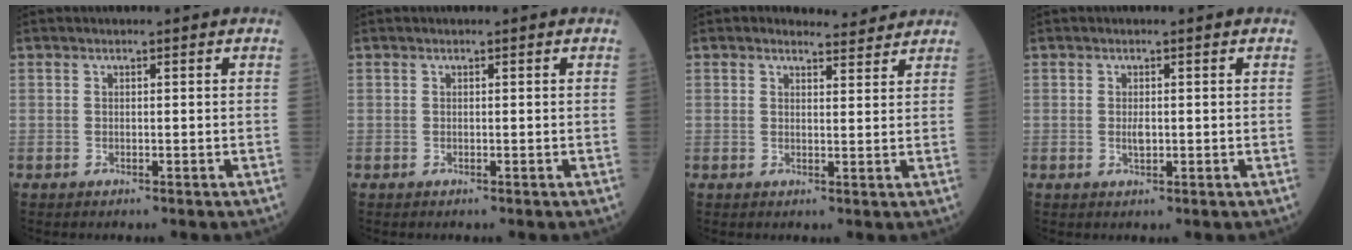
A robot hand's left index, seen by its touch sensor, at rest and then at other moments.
{"total": 0.0}
{"total": 3.0, "force": [2.9, 0.7, -0.2], "torque": [-0.005, 0.001, 0.034]}
{"total": 1.3, "force": [0.2, 0.3, 1.3], "torque": [-0.027, -0.002, 0.005]}